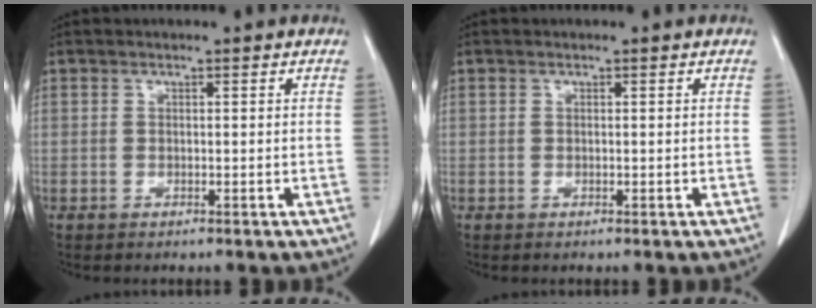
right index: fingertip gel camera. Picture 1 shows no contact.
{"total": 0.0}